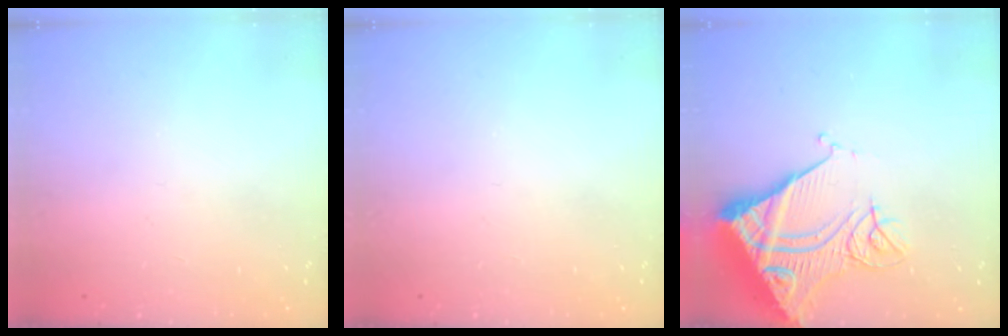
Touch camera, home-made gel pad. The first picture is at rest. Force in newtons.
{"total": 0.0}
{"total": 17.3, "press": 17.2, "slide": 2.1}